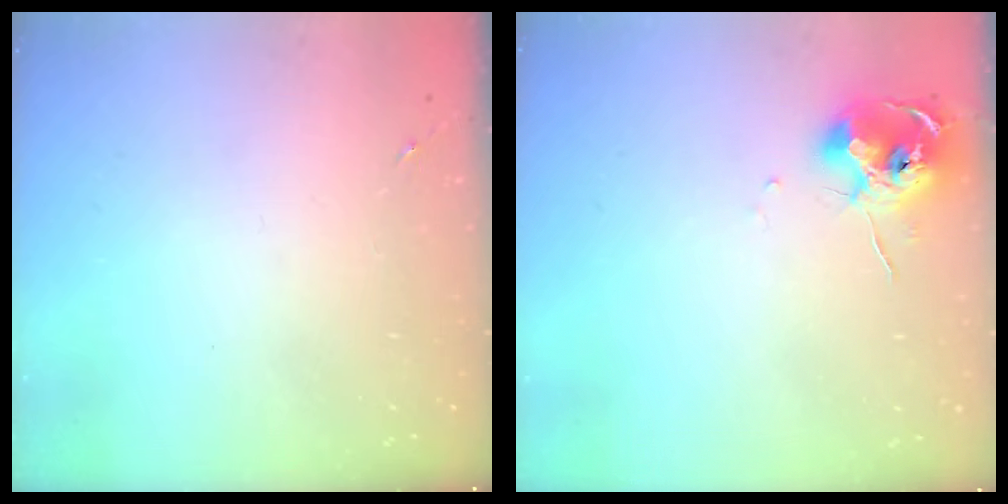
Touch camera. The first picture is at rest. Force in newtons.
{"total": 10.5, "press": 10.4, "slide": 1.0}